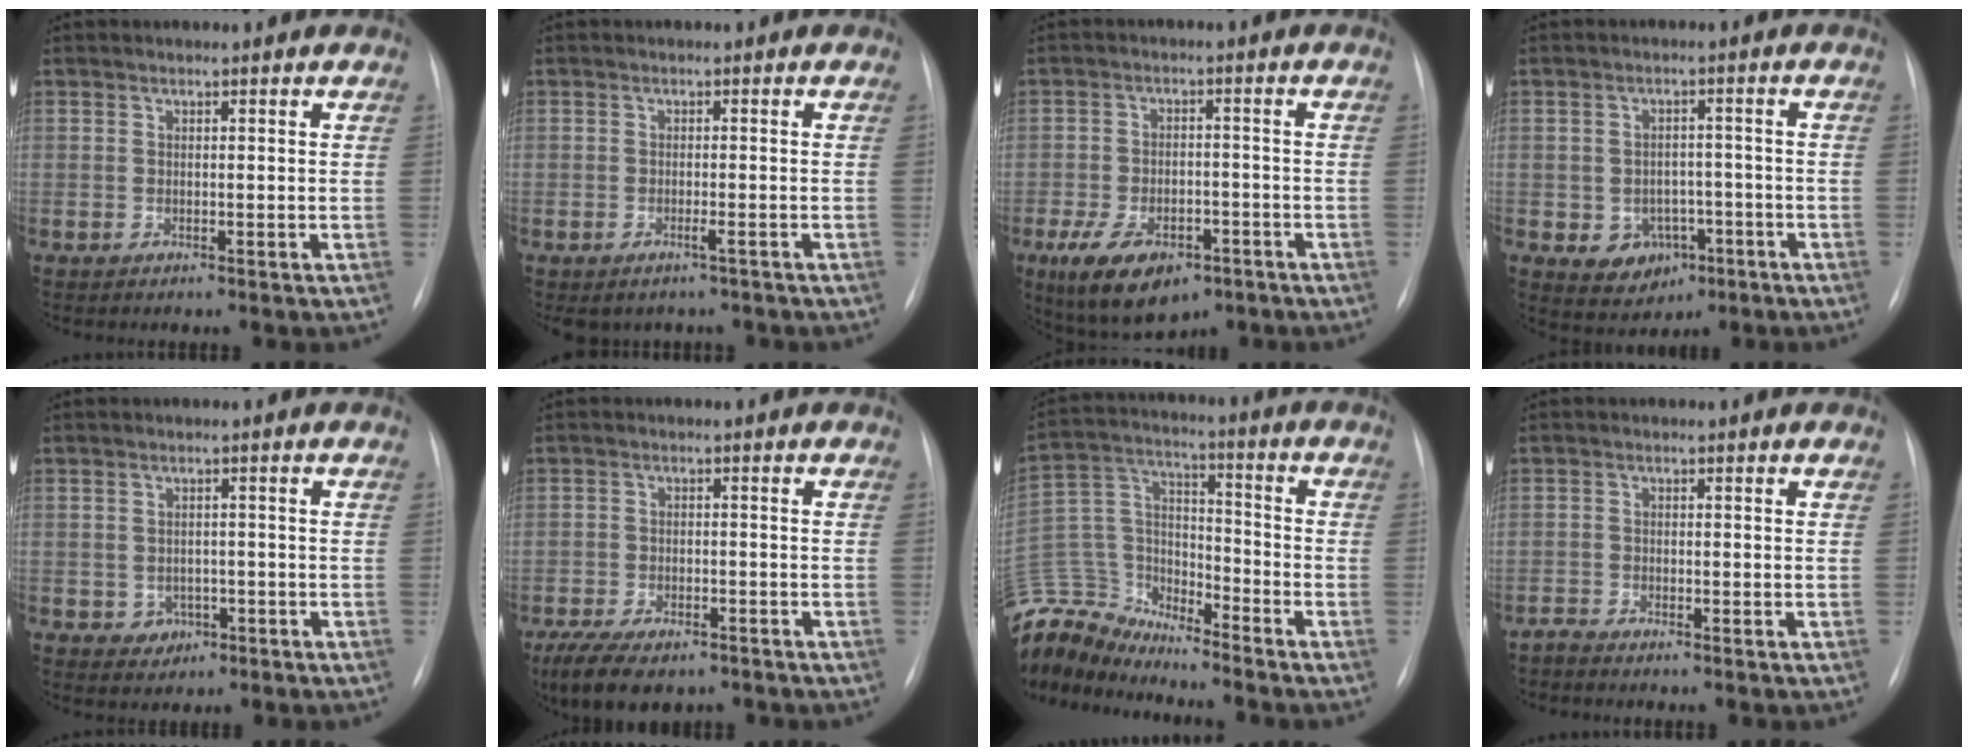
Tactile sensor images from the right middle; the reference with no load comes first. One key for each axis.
{"total": 2.8, "fx": -2.1, "fy": 1.1, "fz": 1.5, "tx": -0.023, "ty": -0.004, "tz": -0.022}
{"total": 10.7, "fx": -6.1, "fy": 5.5, "fz": 6.8, "tx": -0.120, "ty": -0.005, "tz": -0.091}
{"total": 6.2, "fx": -2.5, "fy": 5.0, "fz": 2.7, "tx": -0.040, "ty": 0.012, "tz": -0.025}
{"total": 2.7, "fx": -1.0, "fy": 2.3, "fz": 0.9, "tx": -0.006, "ty": 0.007, "tz": -0.007}
{"total": 10.4, "fx": -7.6, "fy": 4.3, "fz": 5.6, "tx": -0.097, "ty": -0.008, "tz": -0.113}
{"total": 14.8, "fx": -14.2, "fy": 3.6, "fz": 1.5, "tx": -0.044, "ty": 0.057, "tz": -0.271}
{"total": 1.1, "fx": -1.1, "fy": -0.1, "fz": -0.1, "tx": 0.004, "ty": -0.004, "tz": -0.023}